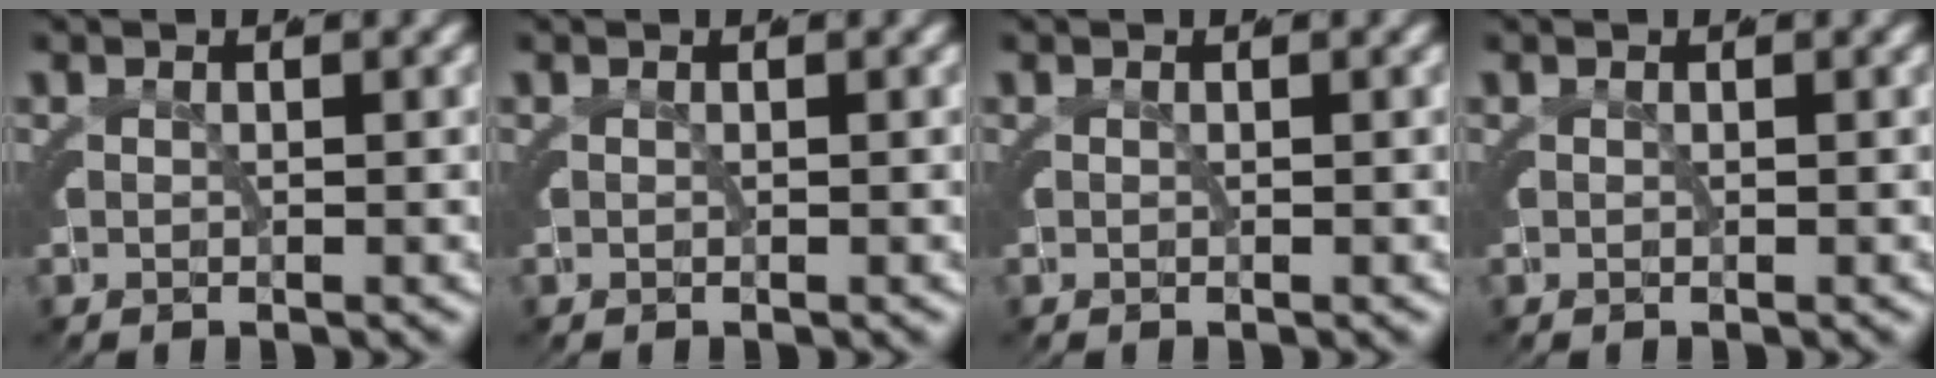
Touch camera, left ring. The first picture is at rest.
{"total": 0.0}
{"total": 0.0}
{"total": 0.0}